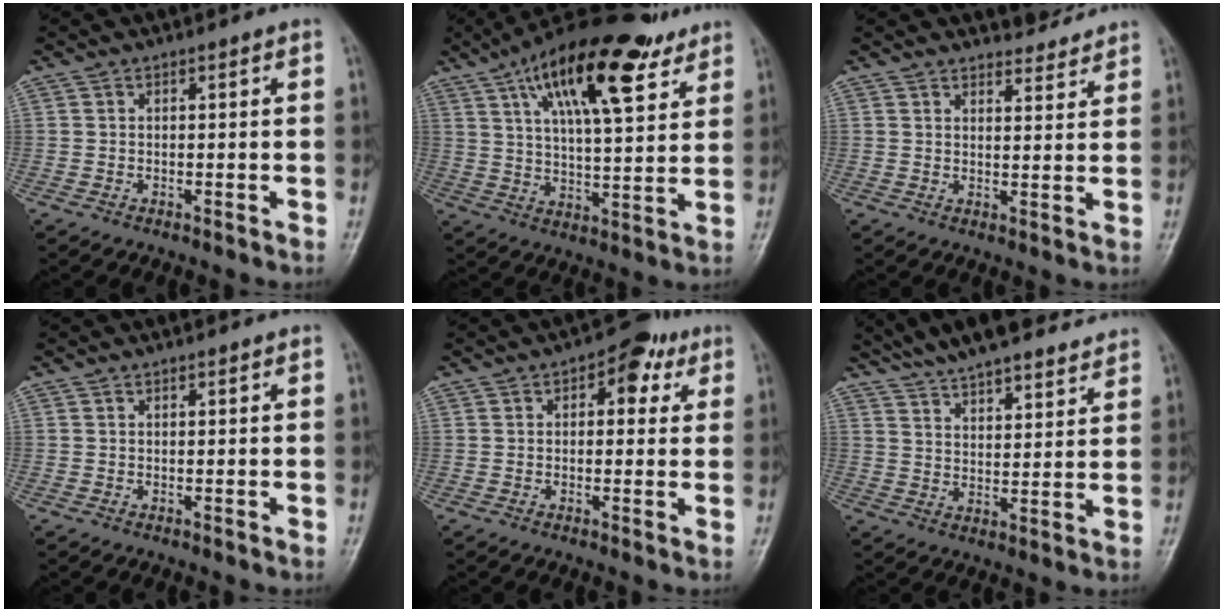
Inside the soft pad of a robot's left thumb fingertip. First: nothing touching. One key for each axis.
{"total": 21.4, "fx": 11.6, "fy": 7.7, "fz": 16.2, "tx": -0.243, "ty": -0.026, "tz": 0.188}
{"total": 4.8, "fx": 4.6, "fy": 1.2, "fz": 0.7, "tx": 0.007, "ty": -0.035, "tz": 0.063}
{"total": 0.7, "fx": 0.6, "fy": 0.1, "fz": 0.4, "tx": -0.006, "ty": -0.002, "tz": 0.009}
{"total": 6.7, "fx": 2.8, "fy": 3.9, "fz": 4.6, "tx": -0.023, "ty": -0.001, "tz": 0.027}
{"total": 18.8, "fx": 16.2, "fy": 4.5, "fz": 8.4, "tx": -0.110, "ty": -0.041, "tz": 0.245}